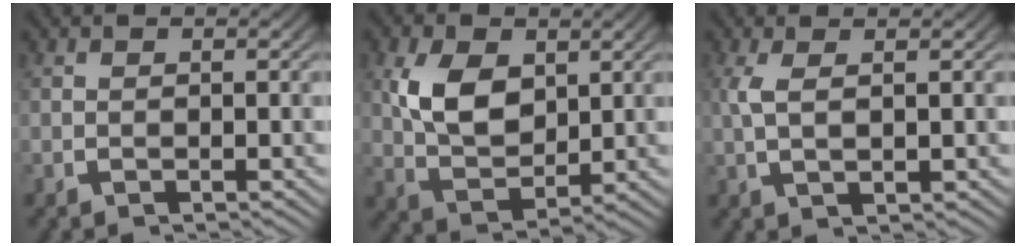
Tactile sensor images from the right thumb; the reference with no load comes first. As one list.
[{"total": 7.1, "force": [1.0, 4.8, 5.1], "torque": [-0.120, -0.034, 0.034]}, {"total": 2.5, "force": [0.9, 0.8, 2.2], "torque": [-0.054, -0.002, 0.024]}]